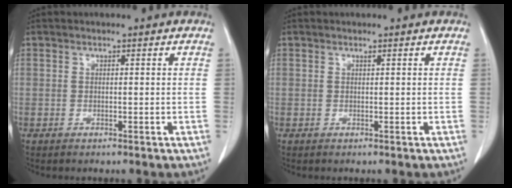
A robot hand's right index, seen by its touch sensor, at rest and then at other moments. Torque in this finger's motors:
{"motor_torque": [0.03, -0.01, 0.00, 0.00]}